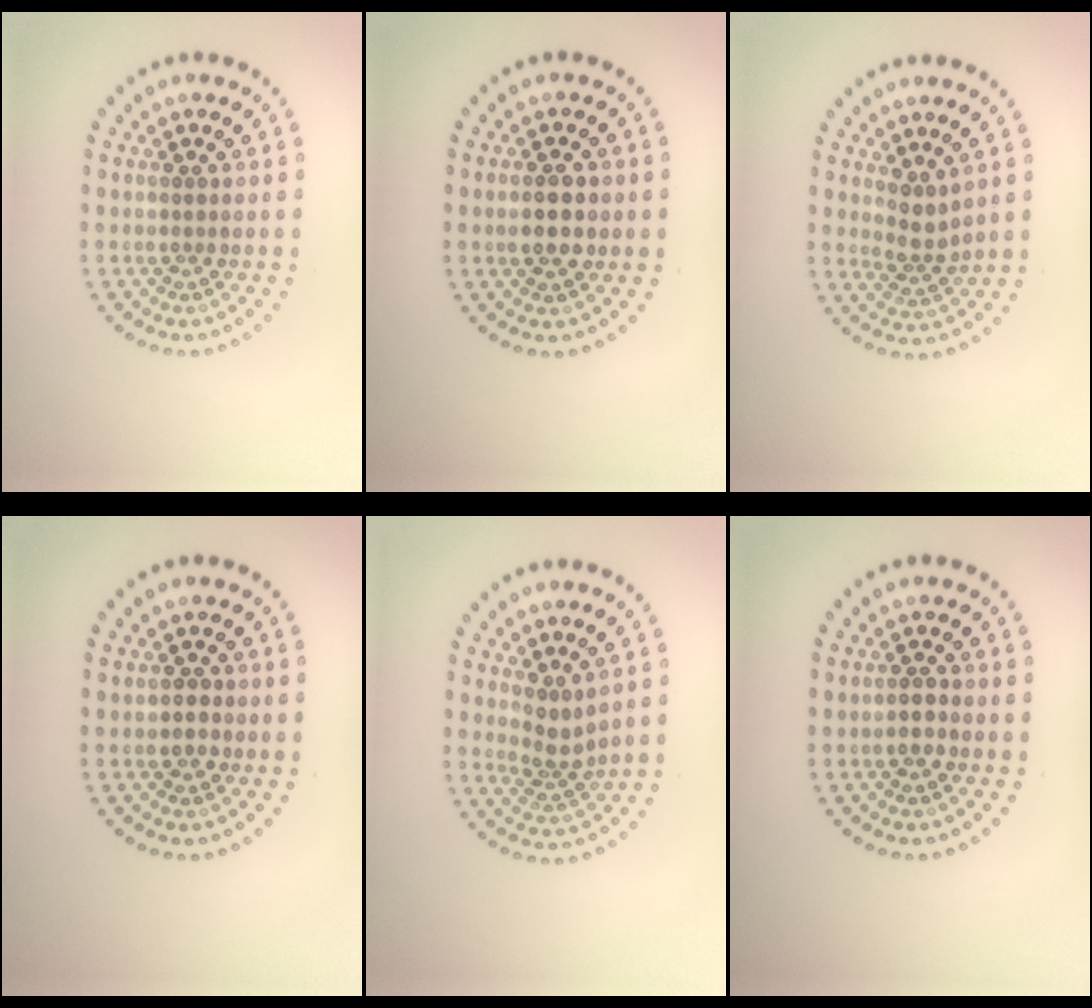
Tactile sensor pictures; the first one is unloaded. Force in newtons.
{"total": 3.0, "press": 3.0, "slide": 0.1}
{"total": 2.4, "press": 1.8, "slide": 1.6}
{"total": 1.2, "press": 1.1, "slide": 0.4}
{"total": 2.3, "press": 1.6, "slide": 1.7}
{"total": 1.2, "press": 1.0, "slide": 0.5}